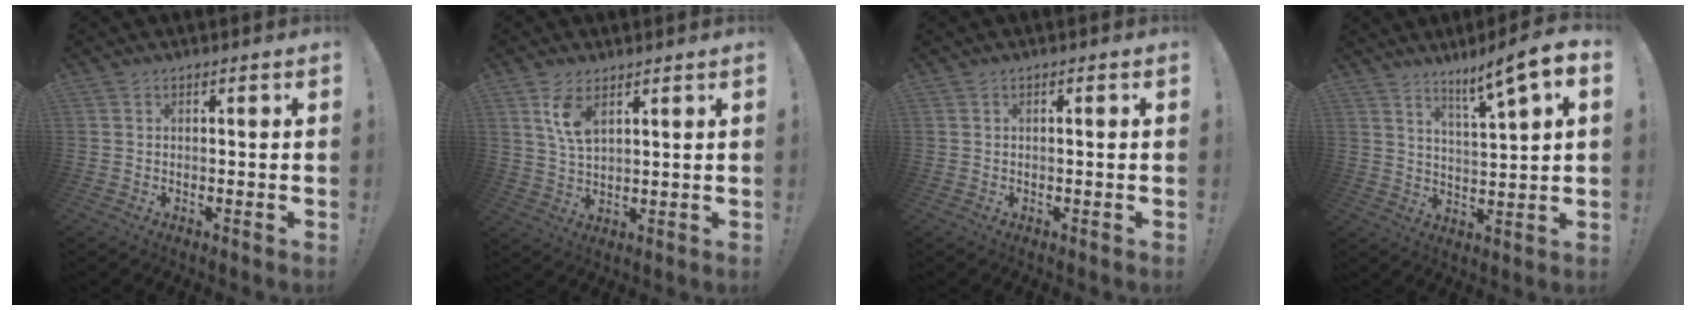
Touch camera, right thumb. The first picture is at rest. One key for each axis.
{"total": 6.9, "fx": 3.9, "fy": 2.9, "fz": 4.9, "tx": -0.089, "ty": -0.014, "tz": 0.070}
{"total": 0.7, "fx": -0.2, "fy": -0.1, "fz": 0.6, "tx": -0.005, "ty": -0.003, "tz": -0.005}
{"total": 9.4, "fx": 6.2, "fy": 0.2, "fz": 7.0, "tx": -0.107, "ty": -0.043, "tz": 0.093}